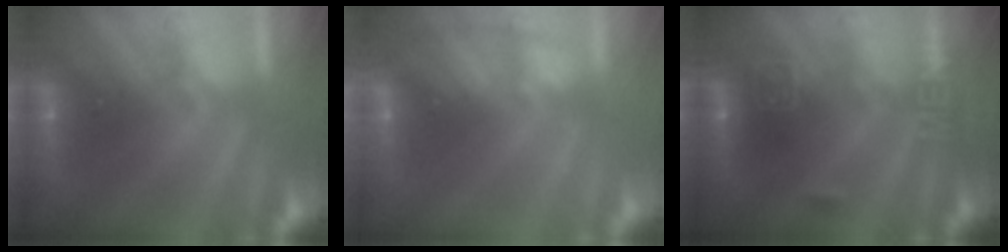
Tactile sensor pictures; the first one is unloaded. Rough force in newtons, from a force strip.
{"total": 1.6}
{"total": 3.2}